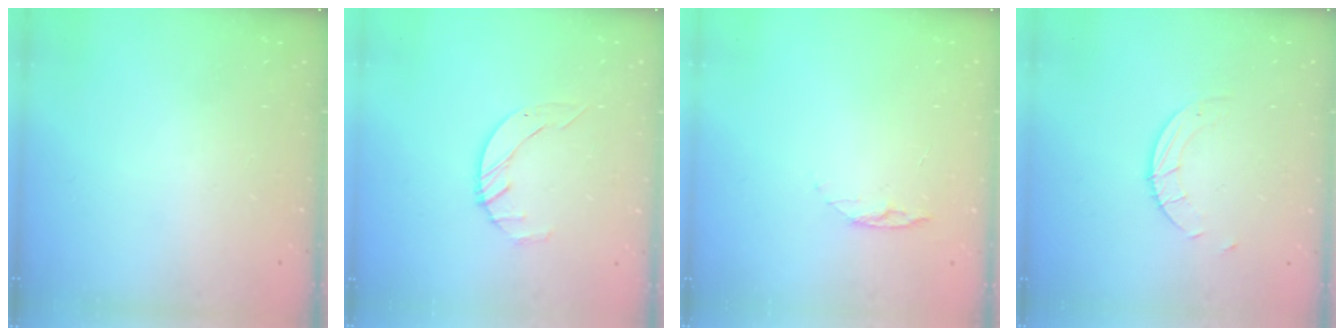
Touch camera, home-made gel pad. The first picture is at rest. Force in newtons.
{"total": 3.2, "press": 3.2, "slide": 0.4}
{"total": 4.9, "press": 4.8, "slide": 0.5}
{"total": 2.7, "press": 2.7, "slide": 0.3}